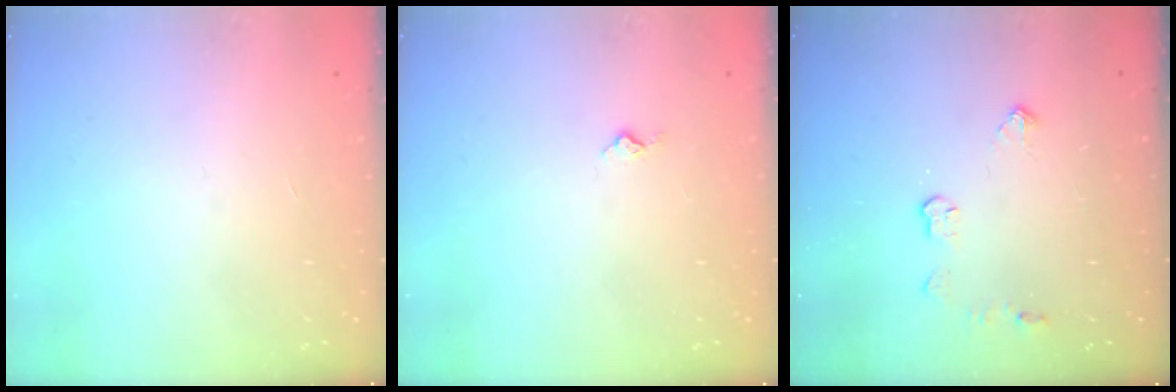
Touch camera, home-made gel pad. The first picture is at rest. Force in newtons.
{"total": 3.3, "press": 3.3, "slide": 0.5}
{"total": 4.7, "press": 4.6, "slide": 0.7}